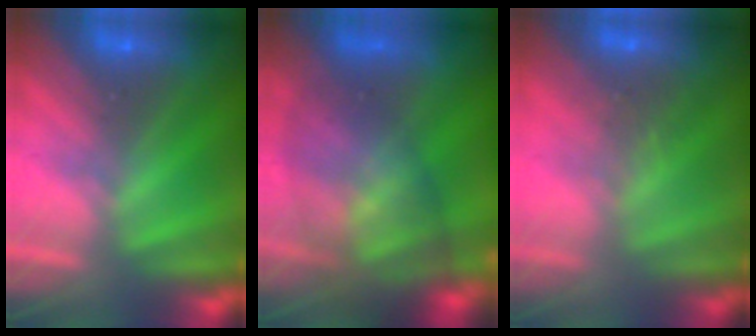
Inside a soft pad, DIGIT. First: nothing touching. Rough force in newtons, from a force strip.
{"total": 7.9}
{"total": 2.7}